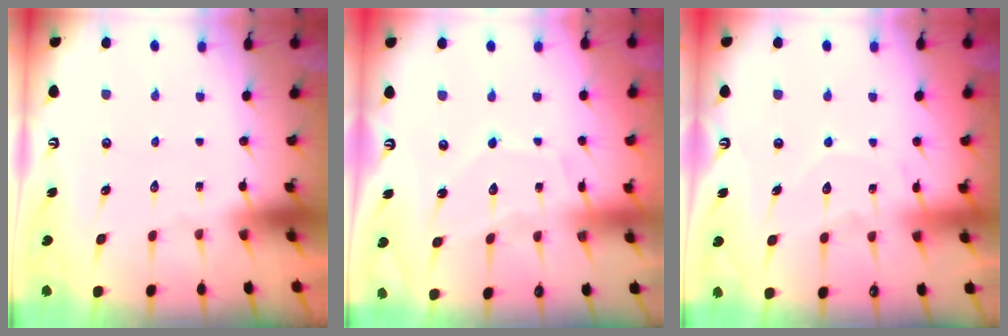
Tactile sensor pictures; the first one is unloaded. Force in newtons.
{"total": 9.2, "press": 9.2, "slide": 0.4}
{"total": 8.8, "press": 8.8, "slide": 0.9}